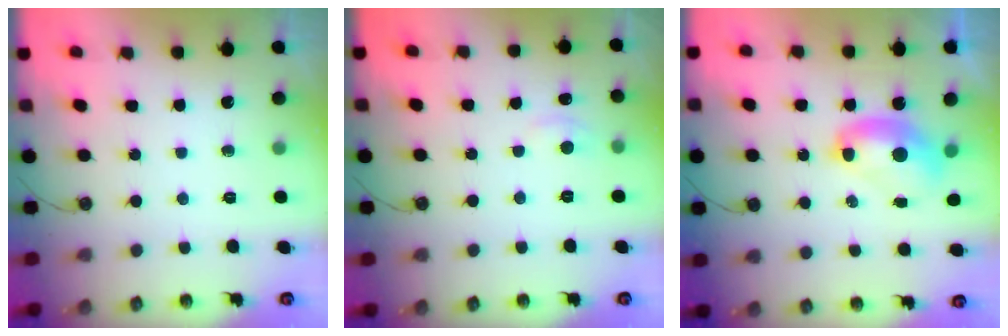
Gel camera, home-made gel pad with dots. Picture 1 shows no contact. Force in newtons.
{"total": 2.9, "press": 2.9, "slide": 0.4}
{"total": 2.7, "press": 2.7, "slide": 0.1}